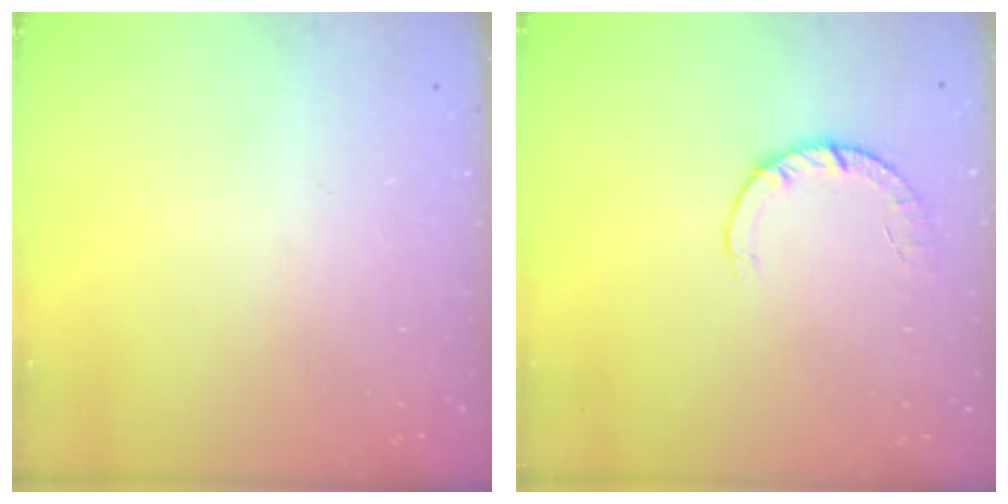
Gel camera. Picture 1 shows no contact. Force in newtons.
{"total": 2.8, "press": 2.8, "slide": 0.4}